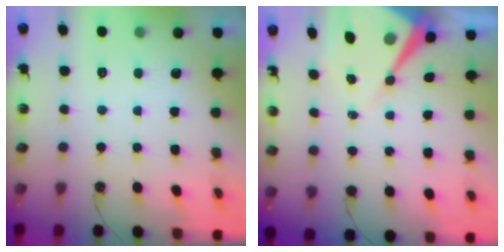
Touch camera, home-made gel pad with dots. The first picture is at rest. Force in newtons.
{"total": 9.7, "press": 9.7, "slide": 0.9}